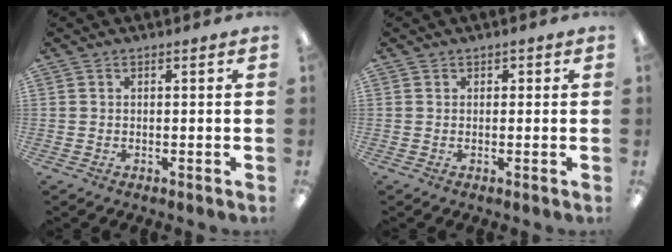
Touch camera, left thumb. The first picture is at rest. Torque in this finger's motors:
{"motor_torque": [-0.33, 0.06, -0.32, -0.10, -0.01]}